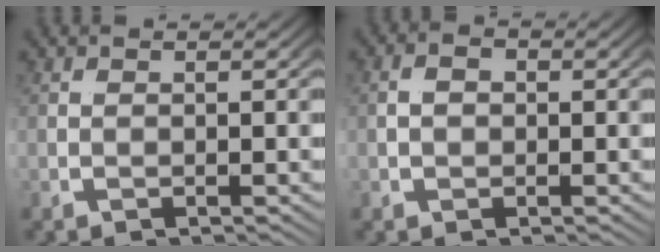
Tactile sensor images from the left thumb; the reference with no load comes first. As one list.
[{"total": 1.1, "force": [-0.6, 0.8, 0.6], "torque": [-0.005, -0.005, -0.005]}]